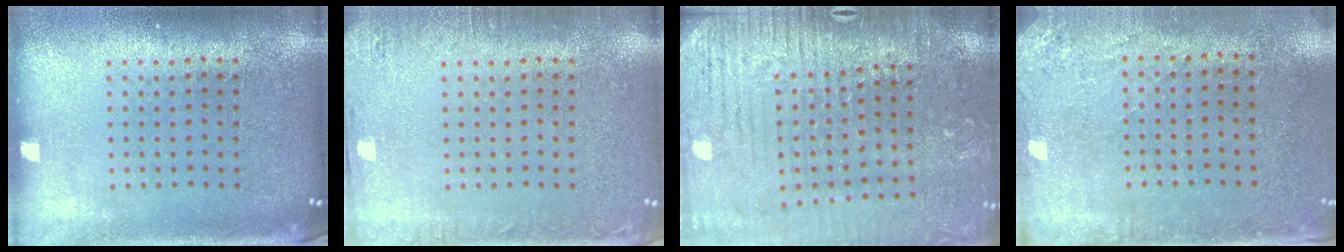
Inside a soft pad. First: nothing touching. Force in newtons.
{"total": 1.9, "press": 1.9, "slide": 0.2}
{"total": 3.3, "press": 3.3, "slide": 0.2}
{"total": 2.8, "press": 2.3, "slide": 1.6}